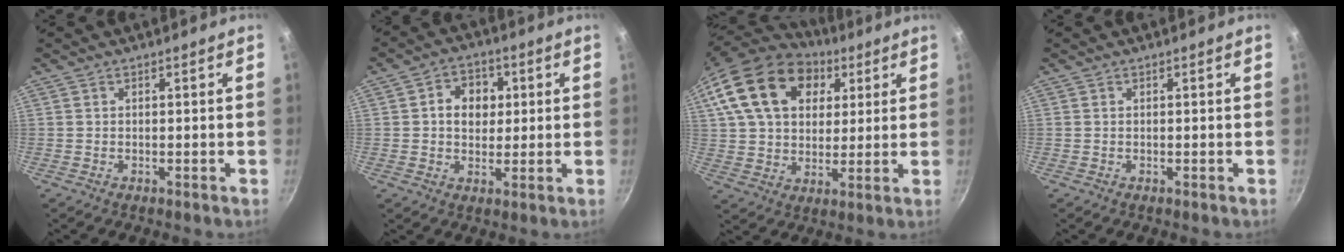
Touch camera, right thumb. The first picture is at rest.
{"total": 7.5, "force": [1.3, 6.1, 4.2], "torque": [-0.035, 0.004, 0.014]}
{"total": 23.0, "force": [8.8, 15.9, 14.0], "torque": [-0.238, 0.003, 0.152]}
{"total": 0.0}